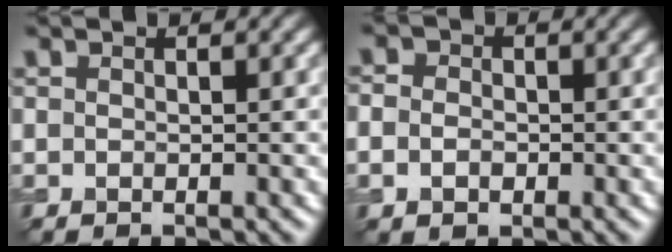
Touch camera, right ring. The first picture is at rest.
{"total": 2.4, "force": [-0.4, 2.0, 1.4], "torque": [-0.015, 0.002, -0.014]}